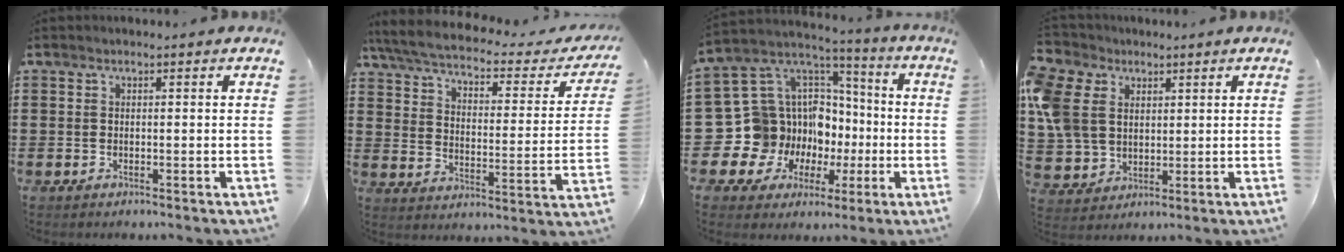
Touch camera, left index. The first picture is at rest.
{"total": 4.0, "force": [3.1, 0.5, 2.3], "torque": [-0.062, -0.027, 0.048]}
{"total": 14.1, "force": [-3.6, 13.2, 3.5], "torque": [-0.129, -0.036, -0.030]}
{"total": 9.4, "force": [3.7, 7.5, 4.3], "torque": [-0.148, 0.007, 0.071]}